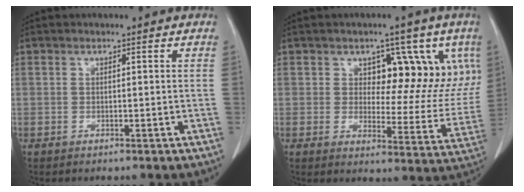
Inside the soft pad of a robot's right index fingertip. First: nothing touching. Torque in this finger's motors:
{"motor_torque": [0.18, 0.13, 0.07, 0.00]}